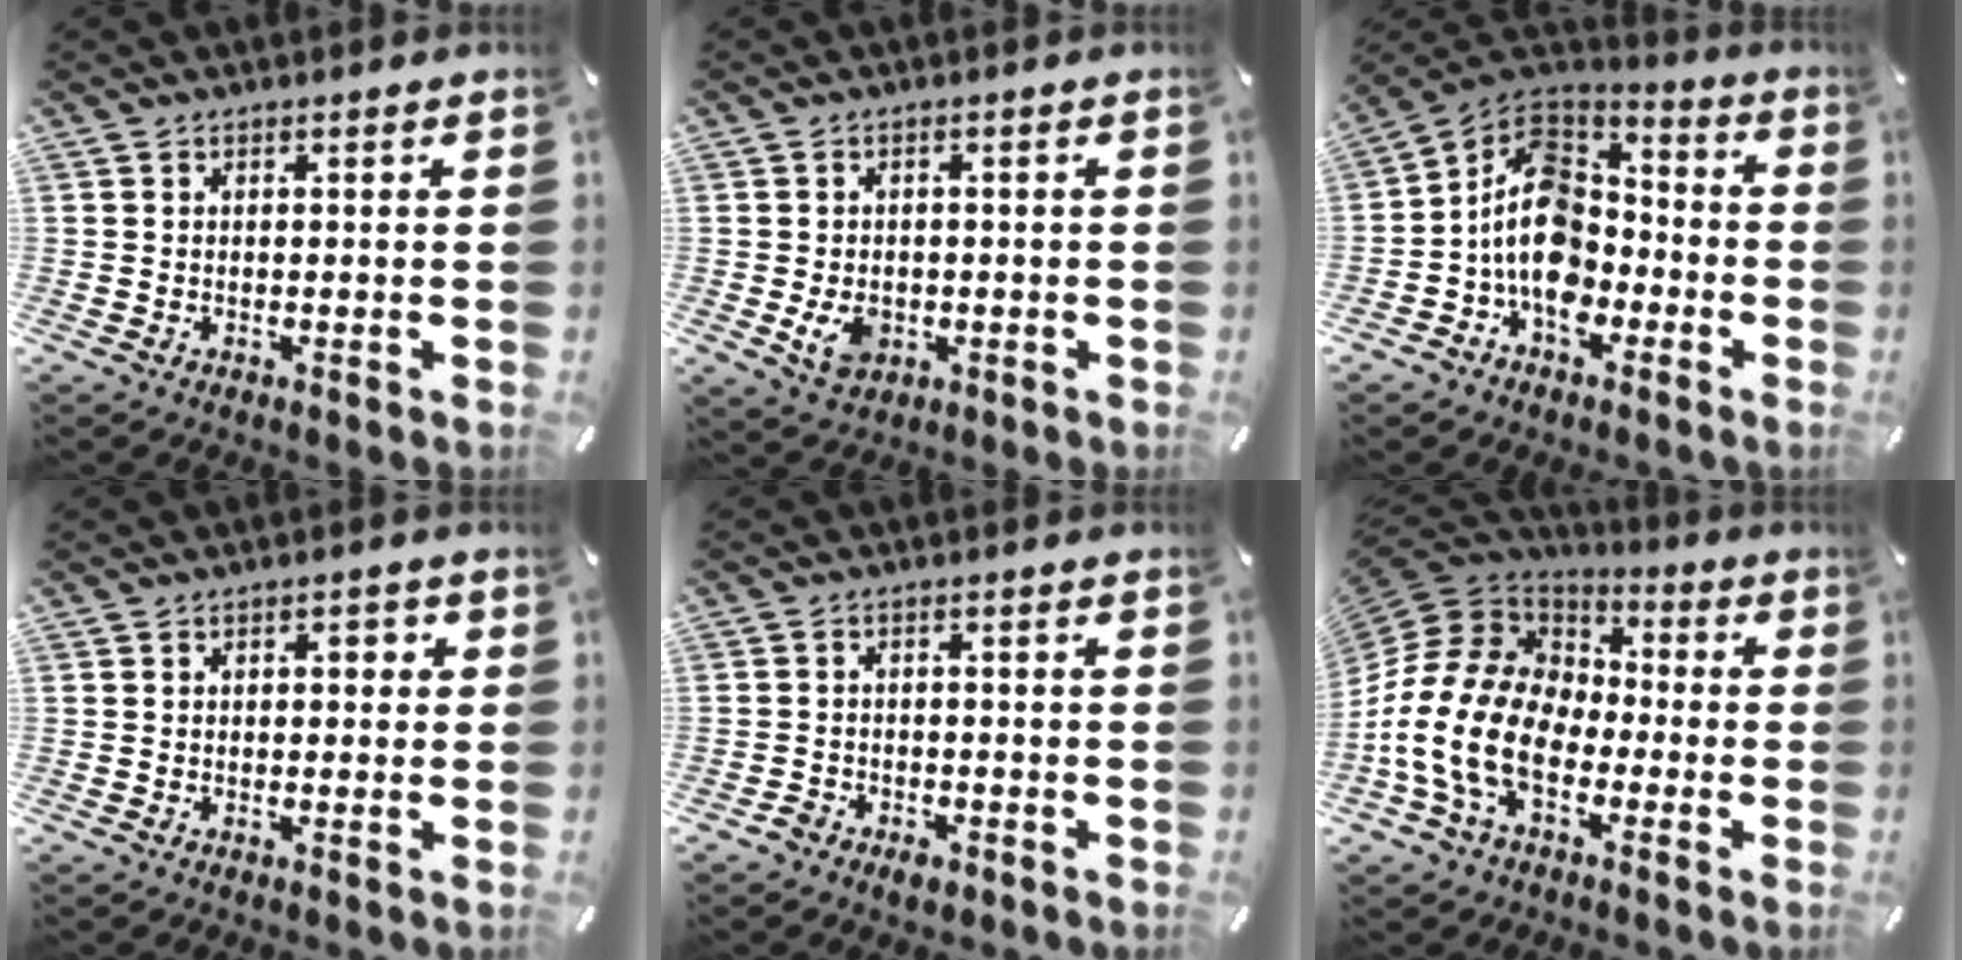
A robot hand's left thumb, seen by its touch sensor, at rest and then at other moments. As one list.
[{"total": 4.9, "force": [-1.1, 3.8, 2.9], "torque": [-0.045, -0.003, -0.019]}, {"total": 14.5, "force": [-4.4, 11.0, 8.3], "torque": [-0.165, 0.023, -0.085]}, {"total": 2.2, "force": [0.2, 1.3, 1.7], "torque": [-0.019, 0.003, -0.004]}, {"total": 2.9, "force": [-2.0, 1.9, 0.8], "torque": [-0.011, 0.012, -0.040]}, {"total": 16.7, "force": [-6.0, 11.8, 10.1], "torque": [-0.237, 0.010, -0.112]}]